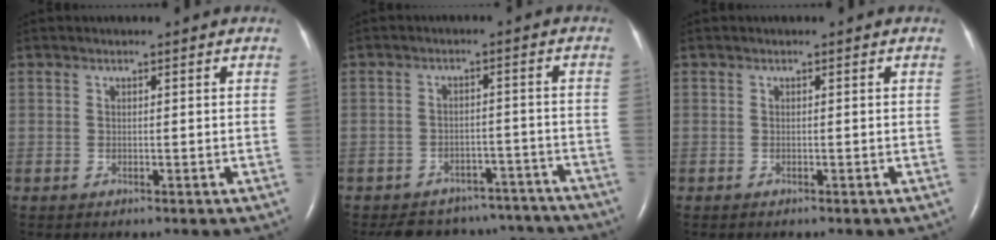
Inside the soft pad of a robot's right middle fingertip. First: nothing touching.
{"total": 14.2, "force": [-12.8, 5.8, 2.5], "torque": [-0.042, 0.020, -0.152]}
{"total": 0.0}